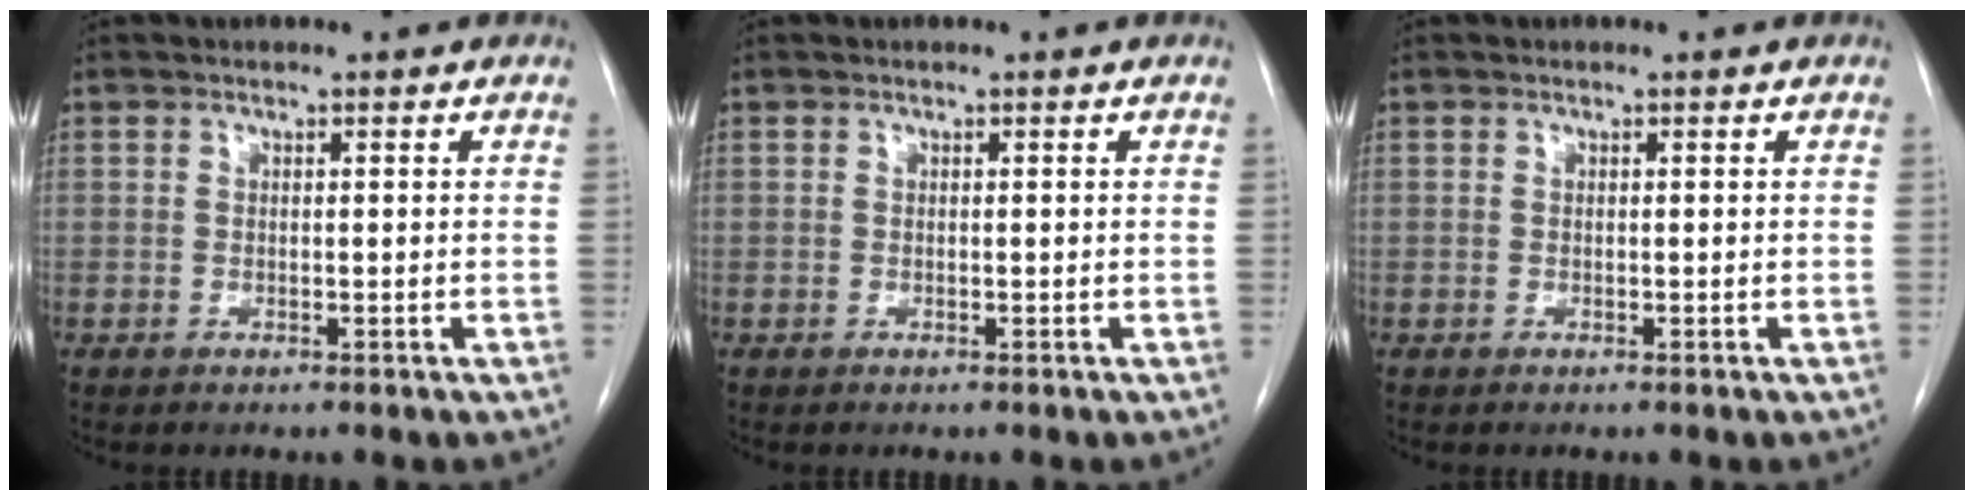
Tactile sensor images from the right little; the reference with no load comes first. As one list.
[{"total": 0.0}, {"total": 0.0}]